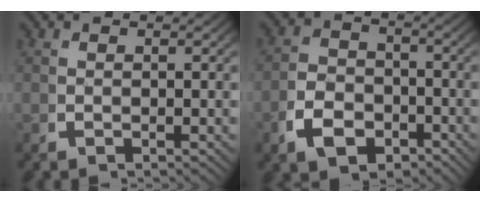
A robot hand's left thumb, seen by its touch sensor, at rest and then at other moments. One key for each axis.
{"total": 5.4, "fx": -2.3, "fy": 3.9, "fz": 3.0, "tx": -0.049, "ty": -0.022, "tz": -0.033}